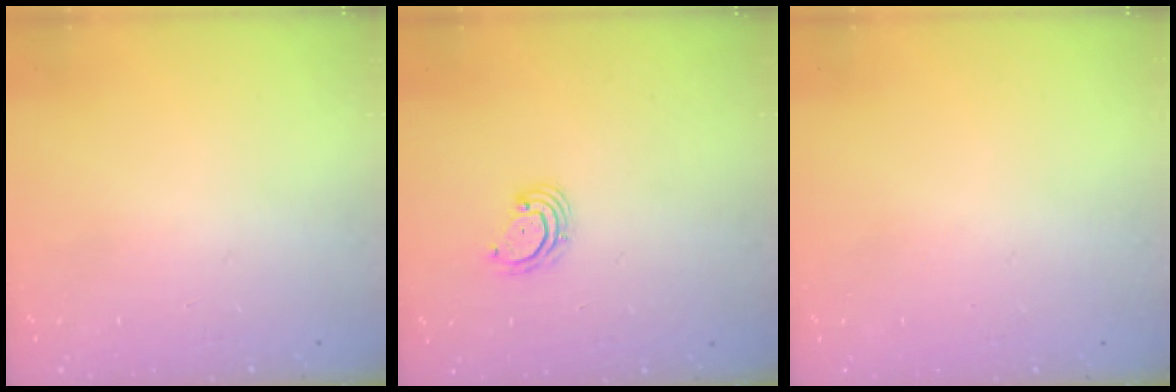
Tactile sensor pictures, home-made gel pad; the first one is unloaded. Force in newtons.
{"total": 2.9, "press": 2.9, "slide": 0.1}
{"total": 0.0}